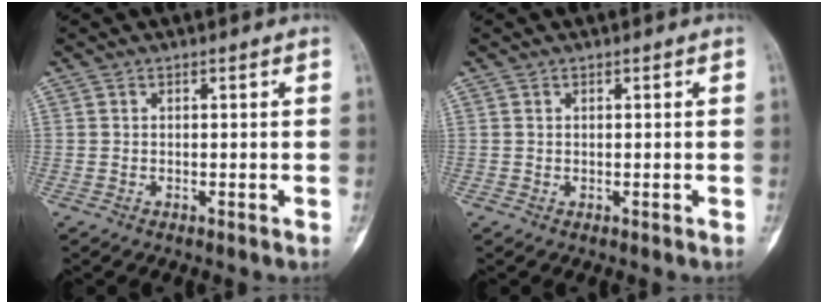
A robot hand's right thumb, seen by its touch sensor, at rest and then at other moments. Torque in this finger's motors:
{"motor_torque": [0.01, -0.02, 0.00, 0.00, 0.00]}